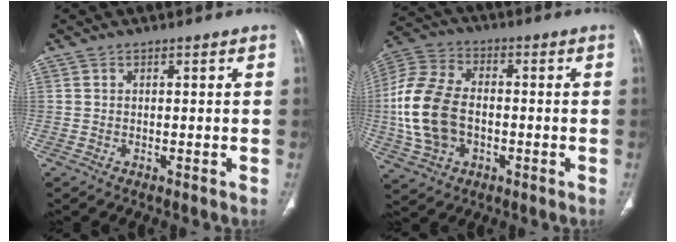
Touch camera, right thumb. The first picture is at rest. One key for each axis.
{"total": 16.0, "fx": -1.8, "fy": 10.8, "fz": 11.8, "tx": -0.248, "ty": 0.019, "tz": -0.030}